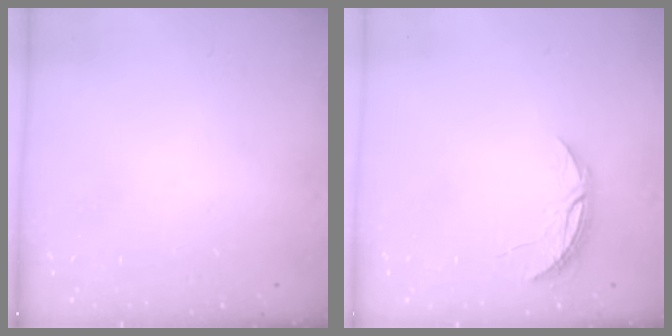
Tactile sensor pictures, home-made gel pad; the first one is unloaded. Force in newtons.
{"total": 6.2, "press": 6.2, "slide": 0.5}